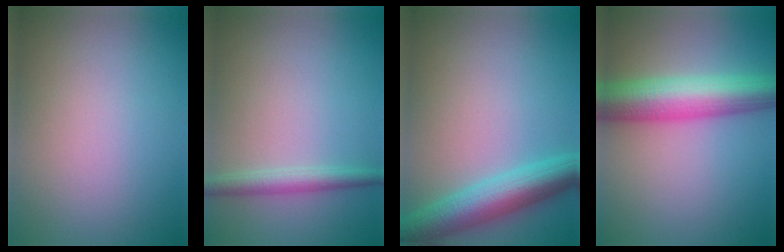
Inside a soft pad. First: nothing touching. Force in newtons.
{"total": 2.3, "press": 2.3, "slide": 0.0}
{"total": 6.2, "press": 6.2, "slide": 0.2}
{"total": 8.1, "press": 8.1, "slide": 0.3}